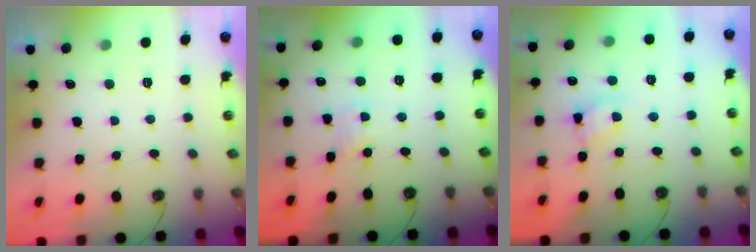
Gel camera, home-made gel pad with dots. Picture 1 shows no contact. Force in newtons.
{"total": 2.0, "press": 2.0, "slide": 0.2}
{"total": 7.1, "press": 7.1, "slide": 0.5}